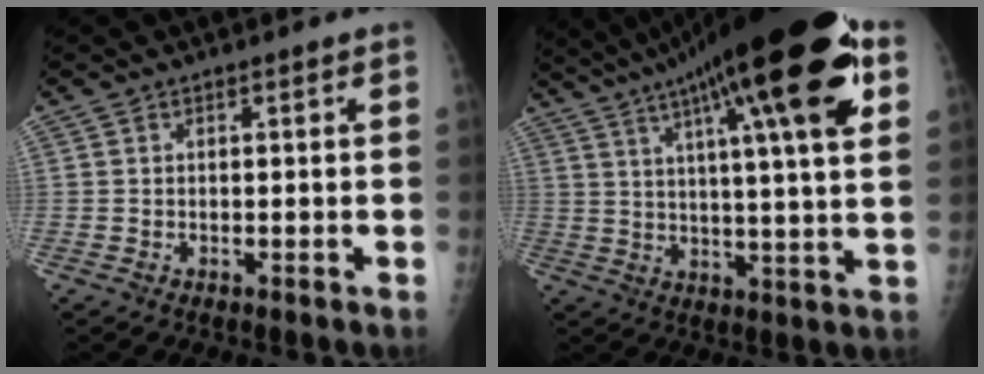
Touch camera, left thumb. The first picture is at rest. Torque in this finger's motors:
{"motor_torque": [1.15, 0.59, 2.03, -0.74, 0.57]}